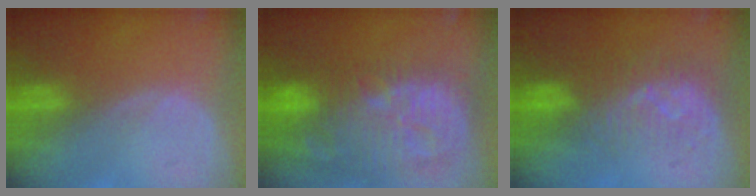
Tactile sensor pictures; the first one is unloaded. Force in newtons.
{"total": 14.4, "press": 12.5, "slide": 7.1}
{"total": 8.2, "press": 7.4, "slide": 3.5}